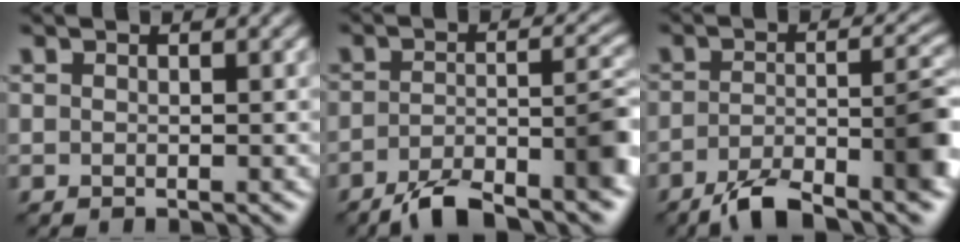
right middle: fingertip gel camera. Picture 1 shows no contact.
{"total": 7.9, "force": [-5.1, 2.0, 5.7], "torque": [-0.082, 0.004, -0.090]}
{"total": 8.6, "force": [-5.0, 2.4, 6.5], "torque": [-0.103, 0.003, -0.088]}